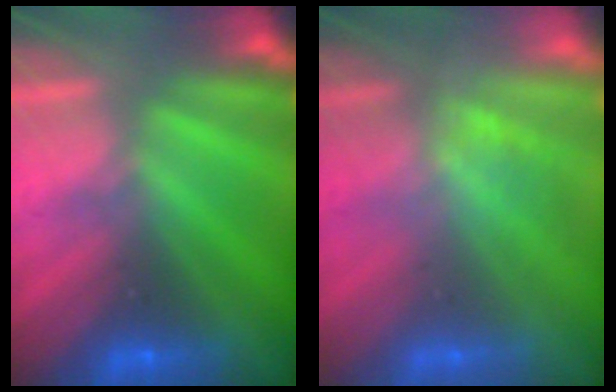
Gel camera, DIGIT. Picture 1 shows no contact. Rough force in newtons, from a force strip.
{"total": 1.6}